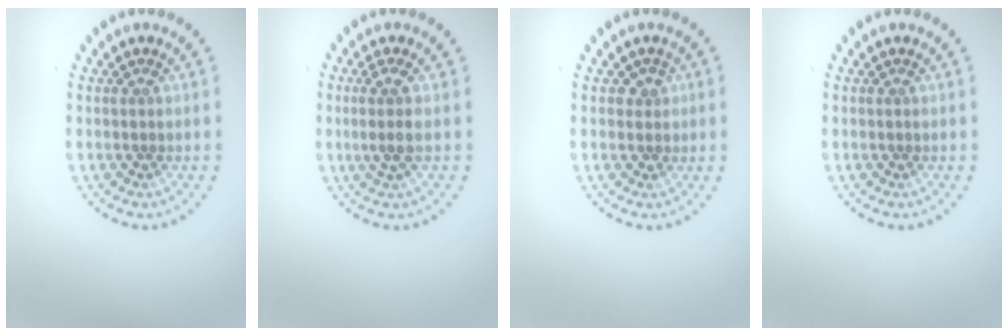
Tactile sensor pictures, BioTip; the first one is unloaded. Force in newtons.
{"total": 2.0, "press": 1.6, "slide": 1.1}
{"total": 1.1, "press": 0.9, "slide": 0.5}
{"total": 0.0}